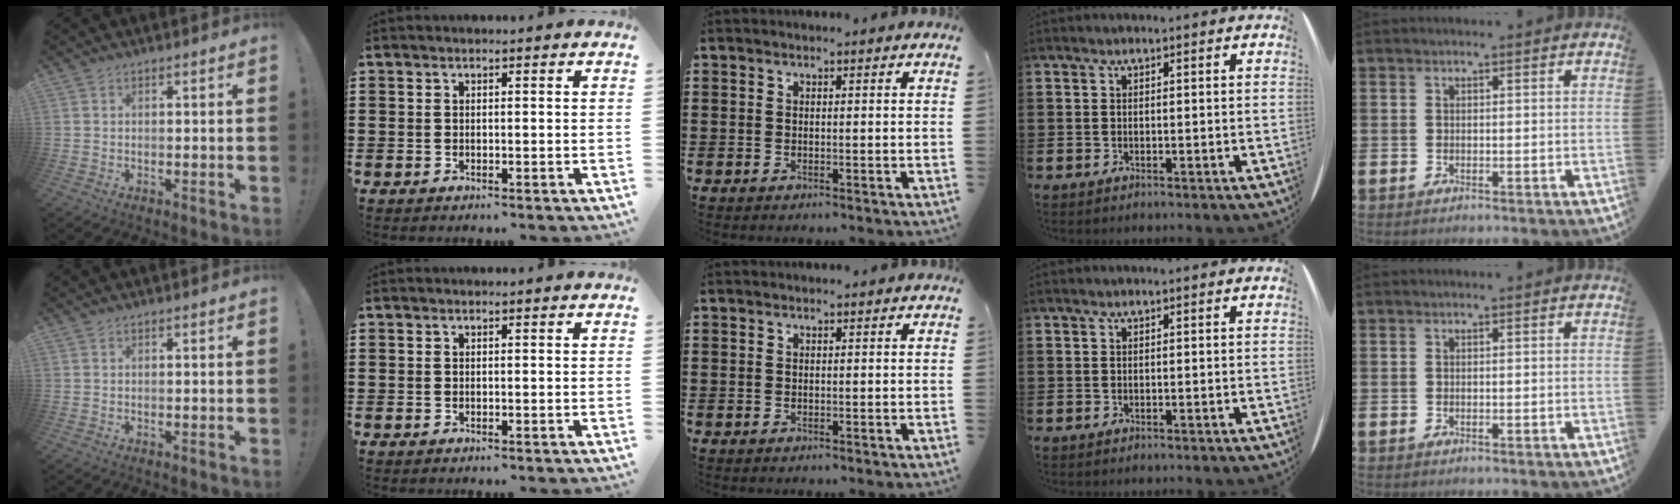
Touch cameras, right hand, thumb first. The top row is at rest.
{}